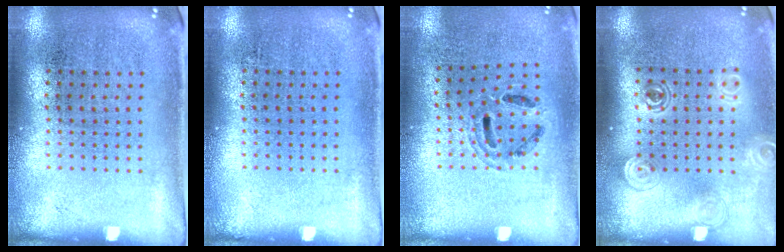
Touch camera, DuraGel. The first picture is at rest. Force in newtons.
{"total": 0.0}
{"total": 0.9, "press": 0.9, "slide": 0.1}
{"total": 1.4, "press": 1.2, "slide": 0.8}